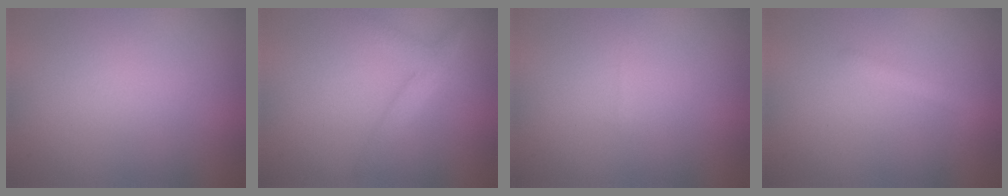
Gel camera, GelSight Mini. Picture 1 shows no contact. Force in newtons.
{"total": 2.2, "press": 2.2, "slide": 0.1}
{"total": 0.0}
{"total": 1.3, "press": 1.3, "slide": 0.1}